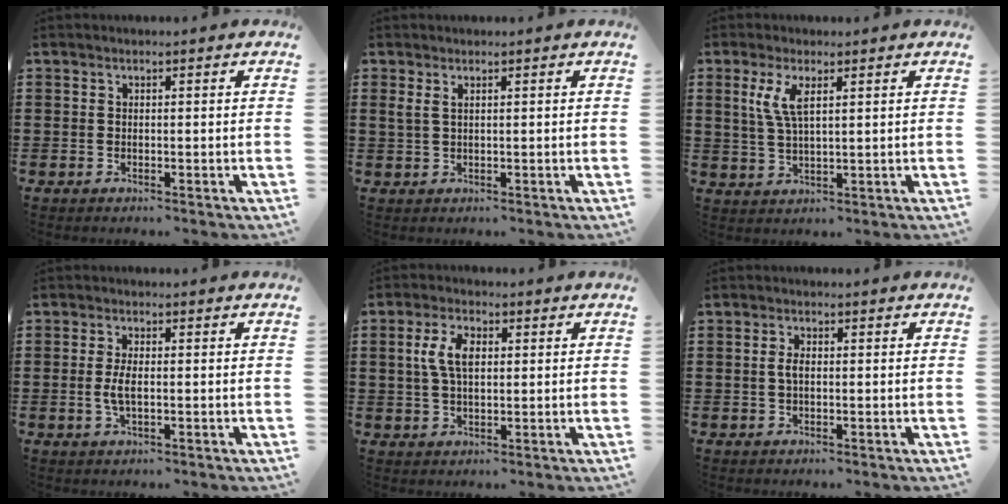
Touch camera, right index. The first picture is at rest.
{"total": 1.4, "force": [0.7, 0.5, 1.1], "torque": [-0.023, 0.003, 0.011]}
{"total": 4.8, "force": [1.9, 1.6, 4.1], "torque": [-0.089, 0.006, 0.031]}
{"total": 3.4, "force": [-0.3, 1.3, 3.1], "torque": [-0.078, -0.006, -0.013]}
{"total": 5.6, "force": [1.0, 2.9, 4.6], "torque": [-0.105, 0.012, 0.013]}
{"total": 2.0, "force": [0.0, 1.0, 1.7], "torque": [-0.042, 0.002, -0.005]}